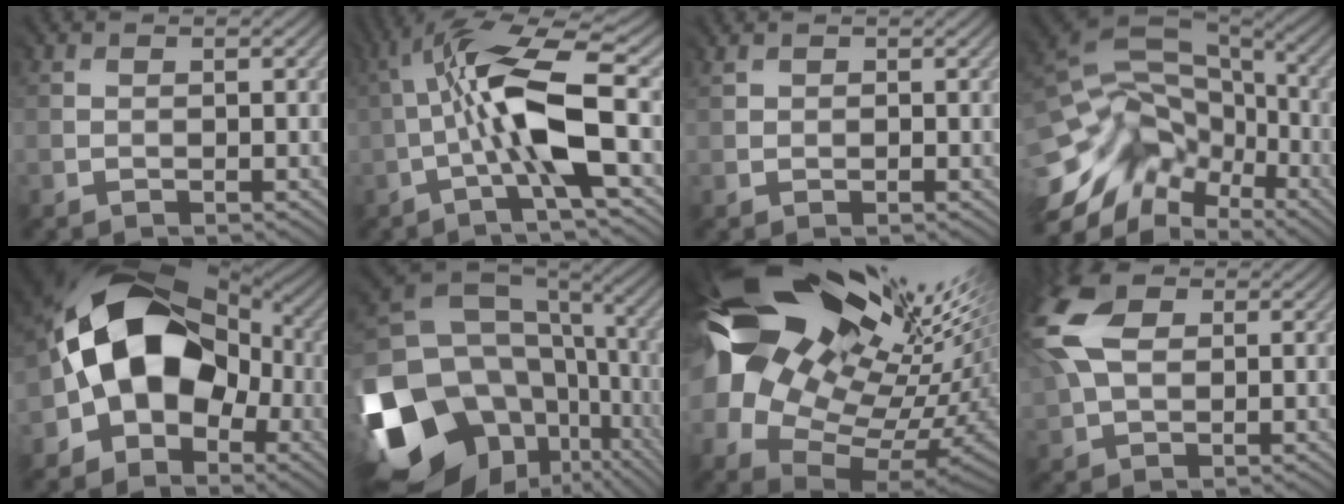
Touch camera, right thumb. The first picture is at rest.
{"total": 10.5, "force": [-1.2, 1.9, 10.2], "torque": [-0.191, 0.018, -0.029]}
{"total": 1.6, "force": [1.2, 1.0, 0.5], "torque": [-0.013, 0.003, 0.021]}
{"total": 18.0, "force": [-5.3, 13.9, 10.1], "torque": [-0.227, -0.015, -0.094]}
{"total": 13.7, "force": [-1.9, 10.3, 8.8], "torque": [-0.140, 0.003, -0.050]}
{"total": 21.3, "force": [-6.7, 16.3, 12.0], "torque": [-0.287, -0.031, -0.087]}
{"total": 20.3, "force": [8.4, 12.3, 13.7], "torque": [-0.279, 0.012, 0.174]}
{"total": 9.7, "force": [3.0, 6.0, 7.0], "torque": [-0.188, 0.019, 0.051]}